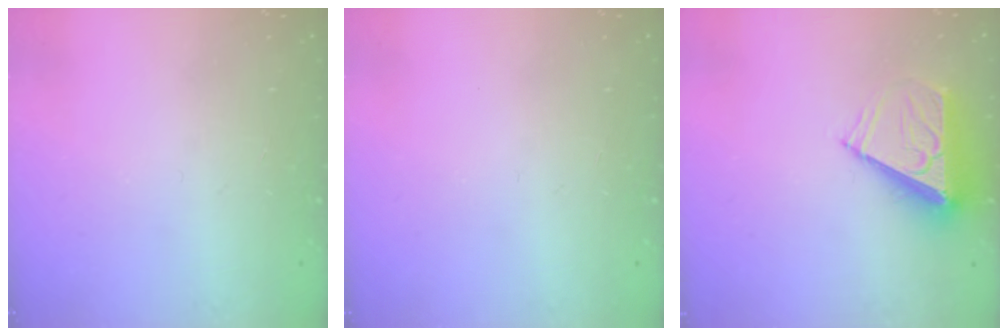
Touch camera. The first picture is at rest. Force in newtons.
{"total": 0.0}
{"total": 7.9, "press": 7.9, "slide": 0.9}